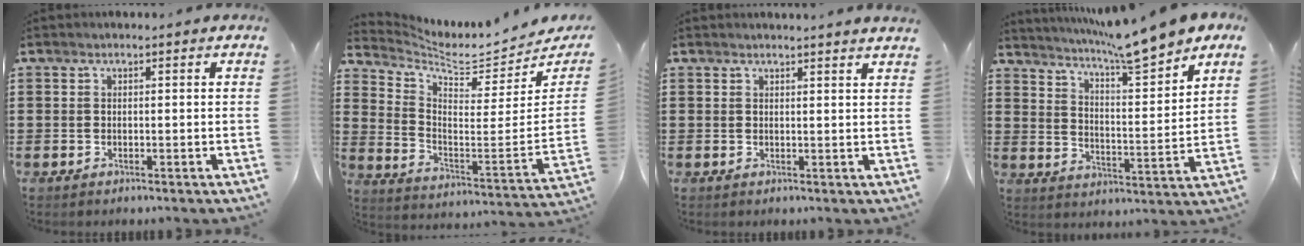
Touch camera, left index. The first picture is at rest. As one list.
[{"total": 6.1, "force": [5.6, 1.5, 2.1], "torque": [-0.067, -0.059, 0.091]}, {"total": 1.6, "force": [1.5, -0.3, 0.3], "torque": [-0.008, -0.002, 0.030]}, {"total": 7.9, "force": [7.3, -0.5, 2.8], "torque": [-0.067, -0.054, 0.122]}]